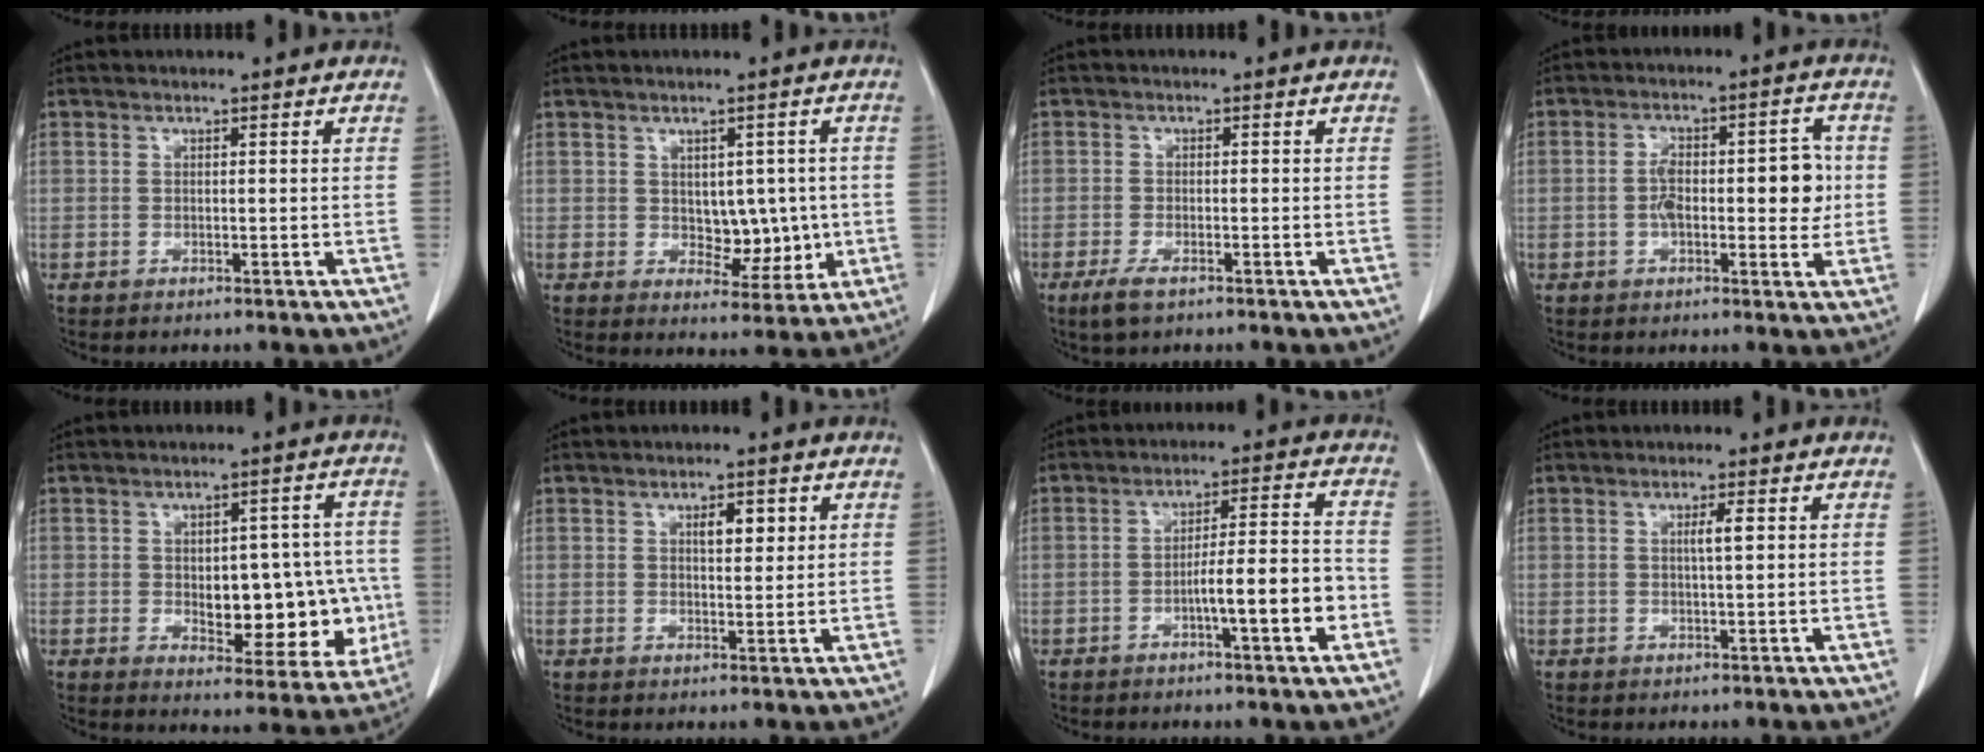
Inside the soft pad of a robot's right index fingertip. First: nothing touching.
{"total": 5.6, "force": [0.1, 3.6, 4.3], "torque": [-0.045, 0.003, 0.015]}
{"total": 3.0, "force": [-1.9, 0.9, 2.1], "torque": [-0.049, -0.005, -0.035]}
{"total": 9.0, "force": [-0.2, 3.6, 8.3], "torque": [-0.130, 0.022, -0.003]}
{"total": 13.0, "force": [-1.6, 6.6, 11.0], "torque": [-0.124, 0.019, 0.002]}
{"total": 3.4, "force": [1.3, 1.2, 2.8], "torque": [-0.045, 0.000, 0.021]}
{"total": 8.9, "force": [-3.1, 0.7, 8.3], "torque": [-0.126, 0.013, -0.046]}
{"total": 1.9, "force": [0.4, 0.0, 1.9], "torque": [-0.034, 0.002, 0.007]}